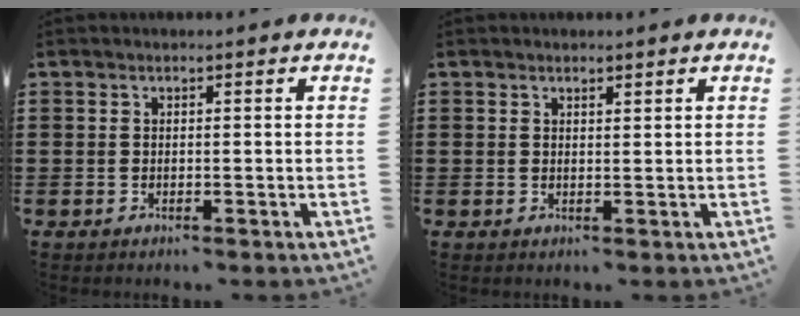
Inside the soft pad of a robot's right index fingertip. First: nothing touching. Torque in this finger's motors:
{"motor_torque": [-0.31, 0.02, -0.01, -0.01]}